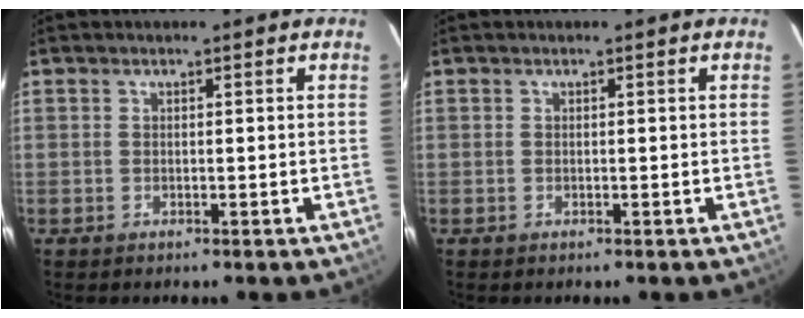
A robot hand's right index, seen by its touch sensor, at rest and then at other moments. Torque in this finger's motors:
{"motor_torque": [0.00, 0.00, 0.01, 0.00]}